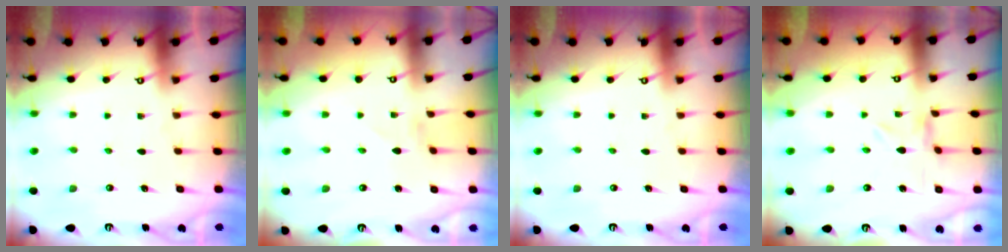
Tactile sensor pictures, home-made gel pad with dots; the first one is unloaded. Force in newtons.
{"total": 1.3, "press": 1.3, "slide": 0.1}
{"total": 0.0}
{"total": 1.0, "press": 1.0, "slide": 0.2}